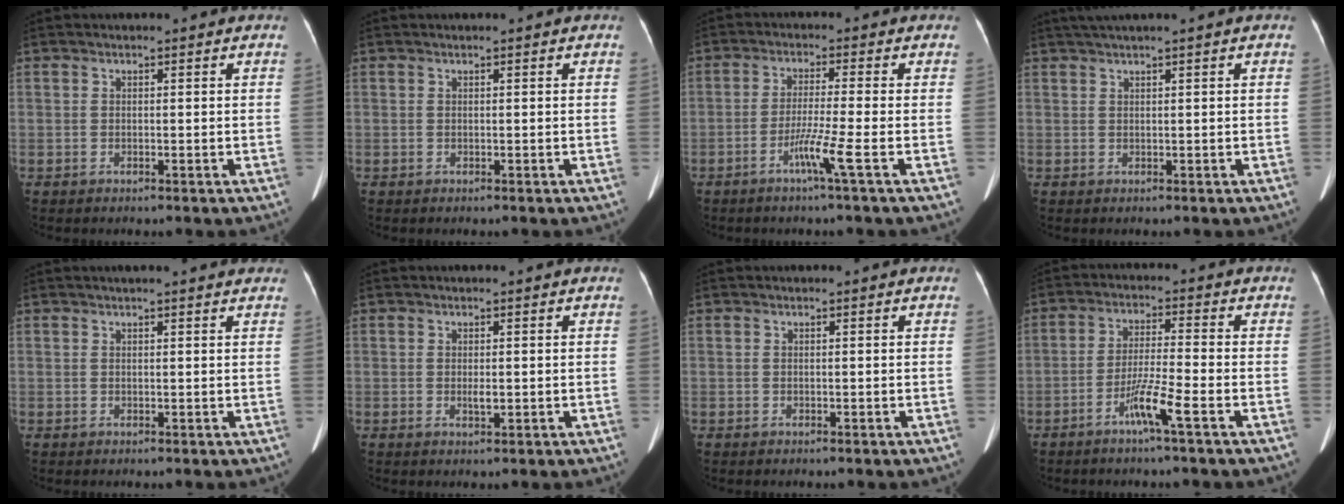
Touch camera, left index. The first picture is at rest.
{"total": 0.0}
{"total": 4.9, "force": [-2.4, -1.6, 3.9], "torque": [-0.078, -0.012, -0.051]}
{"total": 2.2, "force": [1.5, -0.4, 1.7], "torque": [-0.040, 0.016, 0.035]}
{"total": 7.0, "force": [6.2, 0.9, 3.1], "torque": [-0.040, 0.020, 0.066]}
{"total": 1.1, "force": [0.0, 0.3, 1.1], "torque": [-0.018, -0.003, 0.001]}
{"total": 0.0}
{"total": 5.7, "force": [-3.2, -1.0, 4.6], "torque": [-0.090, -0.008, -0.064]}